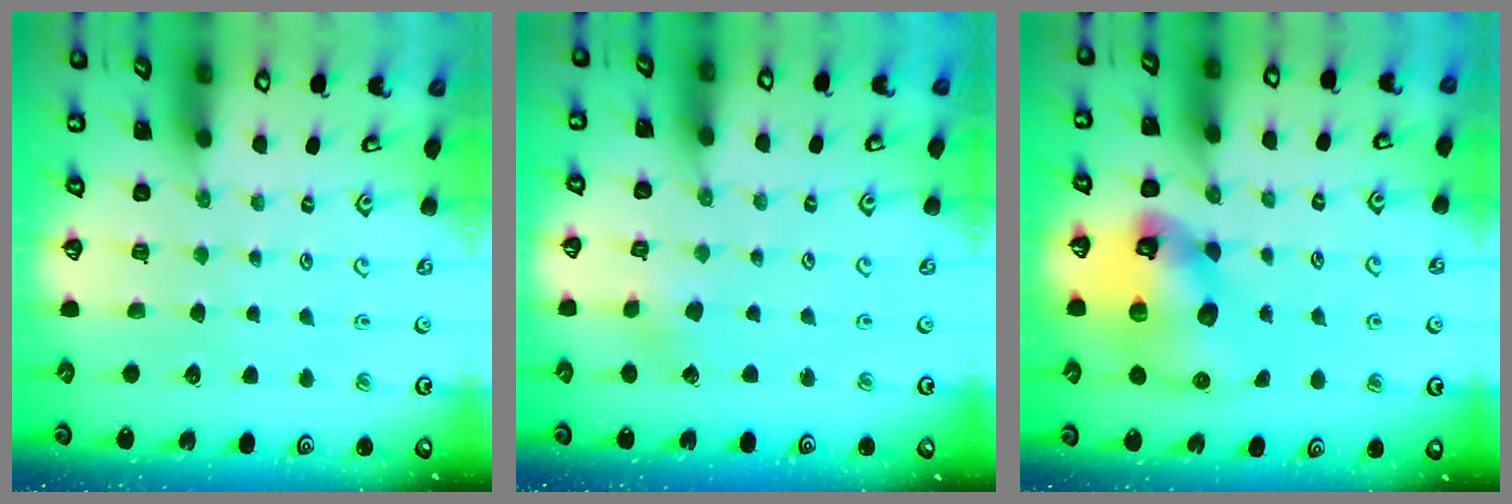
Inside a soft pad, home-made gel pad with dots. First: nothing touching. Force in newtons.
{"total": 1.8, "press": 1.8, "slide": 0.1}
{"total": 15.4, "press": 15.2, "slide": 2.4}